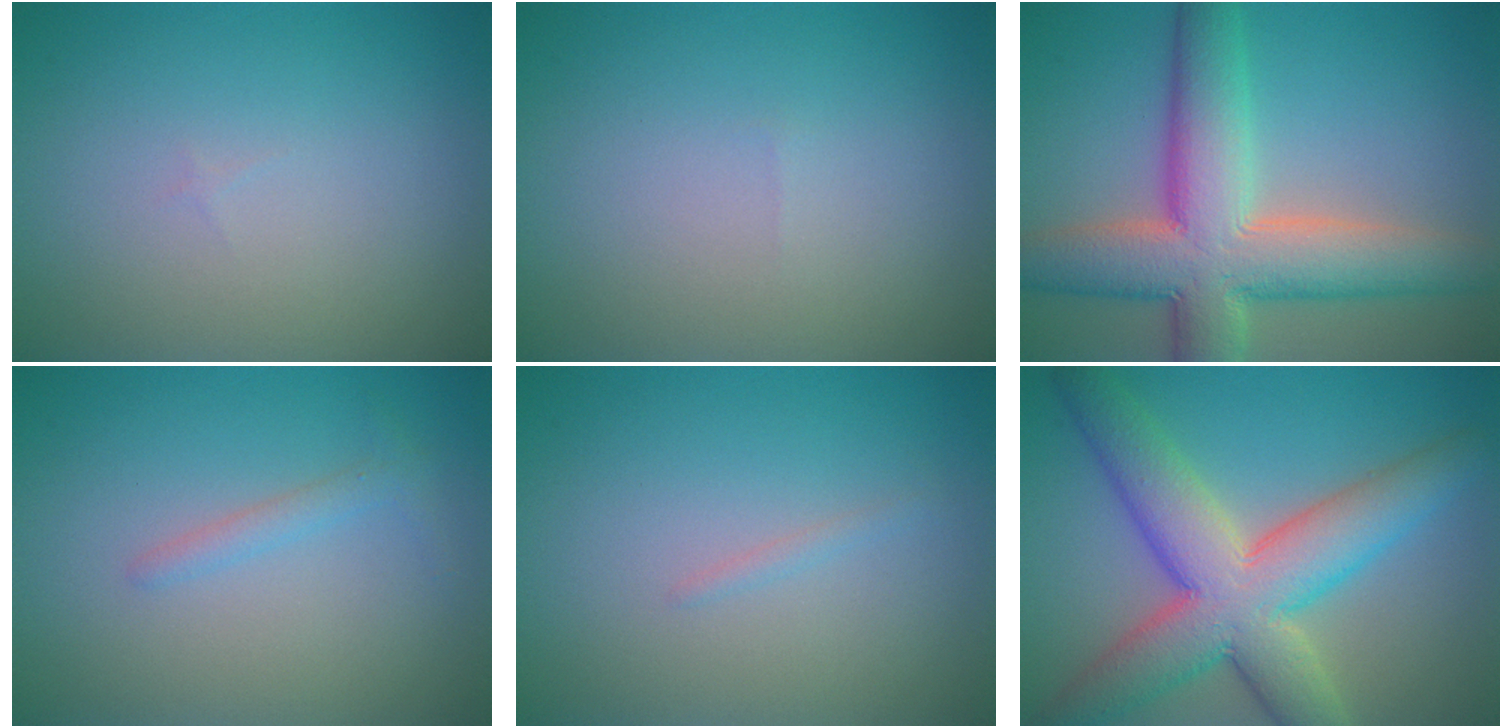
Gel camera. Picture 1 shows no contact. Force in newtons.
{"total": 0.0}
{"total": 10.2, "press": 10.2, "slide": 0.9}
{"total": 1.3, "press": 1.3, "slide": 0.1}
{"total": 0.6, "press": 0.6, "slide": 0.1}
{"total": 10.1, "press": 10.1, "slide": 0.5}